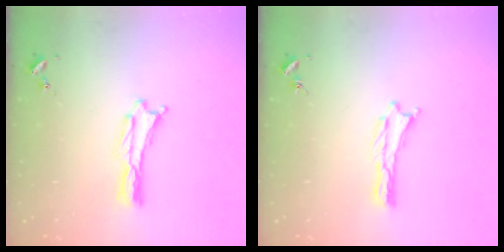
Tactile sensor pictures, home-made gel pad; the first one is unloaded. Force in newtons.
{"total": 0.0}